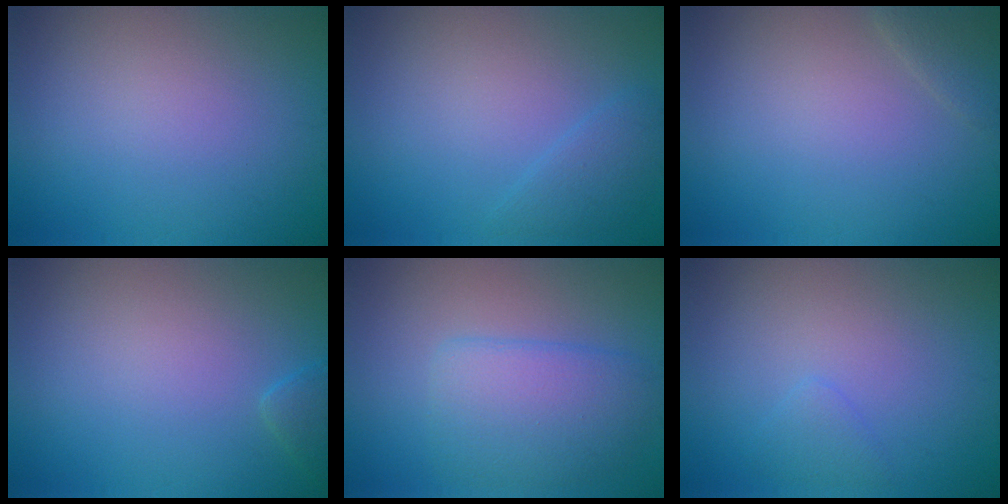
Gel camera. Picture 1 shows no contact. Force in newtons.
{"total": 1.5, "press": 1.5, "slide": 0.1}
{"total": 1.1, "press": 1.1, "slide": 0.0}
{"total": 1.1, "press": 1.1, "slide": 0.1}
{"total": 4.4, "press": 4.4, "slide": 0.2}
{"total": 1.2, "press": 1.1, "slide": 0.1}